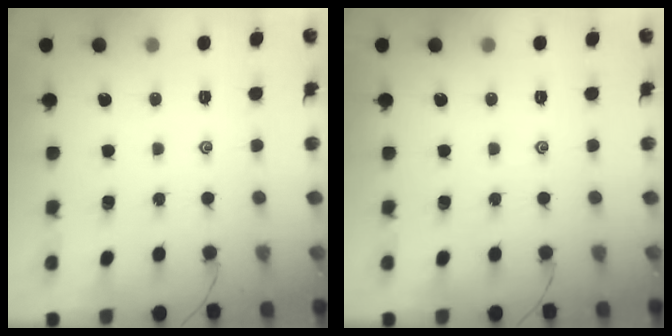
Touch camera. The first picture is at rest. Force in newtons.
{"total": 0.0}